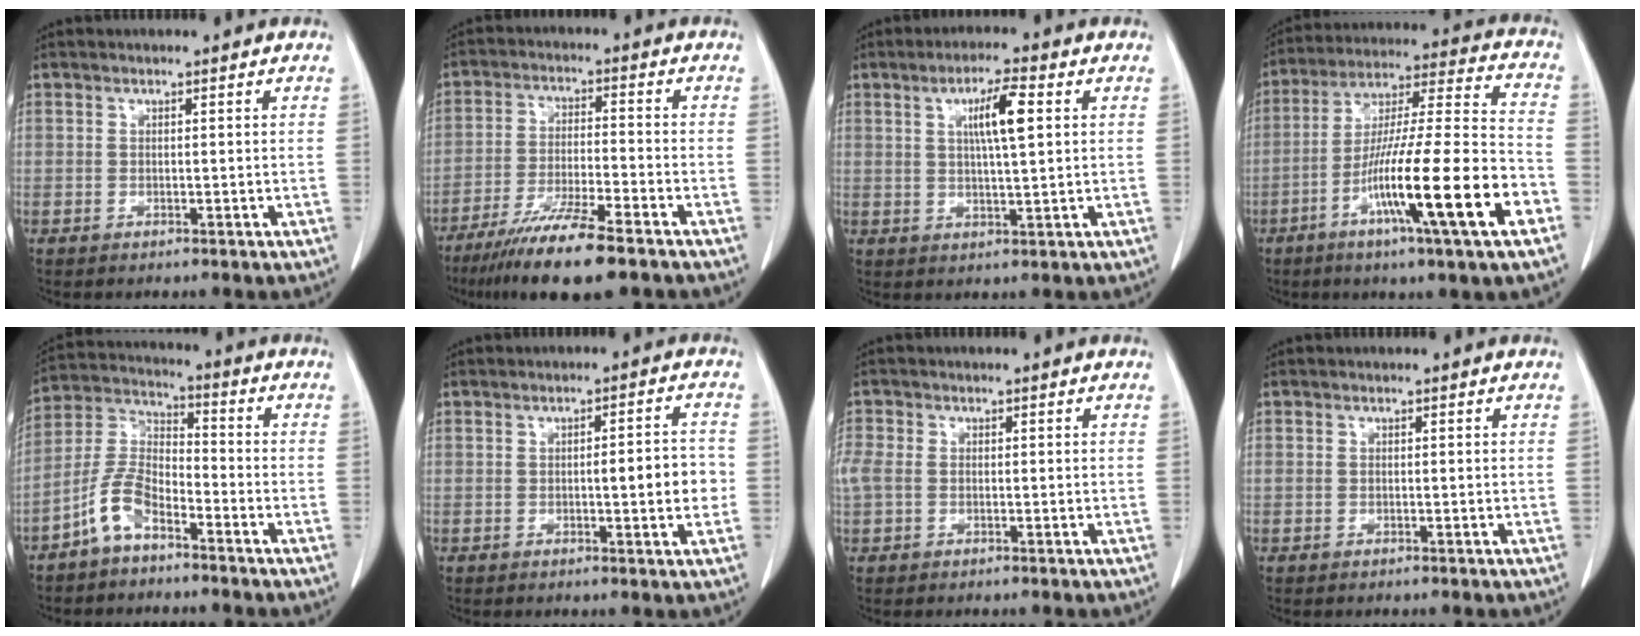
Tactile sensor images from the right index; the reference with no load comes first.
{"total": 11.7, "force": [-8.4, 0.6, 8.1], "torque": [-0.142, -0.031, -0.143]}
{"total": 6.5, "force": [1.9, 0.6, 6.2], "torque": [-0.110, 0.003, 0.031]}
{"total": 20.8, "force": [-8.5, 0.1, 19.0], "torque": [-0.314, -0.023, -0.147]}
{"total": 7.9, "force": [-5.0, 3.4, 5.1], "torque": [-0.123, 0.014, -0.106]}
{"total": 5.6, "force": [-0.6, 1.0, 5.5], "torque": [-0.076, 0.007, -0.007]}
{"total": 4.2, "force": [0.1, 3.3, 2.5], "torque": [-0.082, 0.017, 0.006]}
{"total": 0.0}